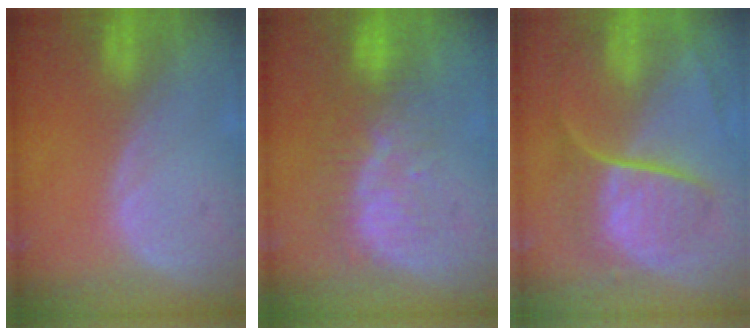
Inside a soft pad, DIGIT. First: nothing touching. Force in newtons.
{"total": 8.1, "press": 7.0, "slide": 4.0}
{"total": 9.3, "press": 7.7, "slide": 5.1}